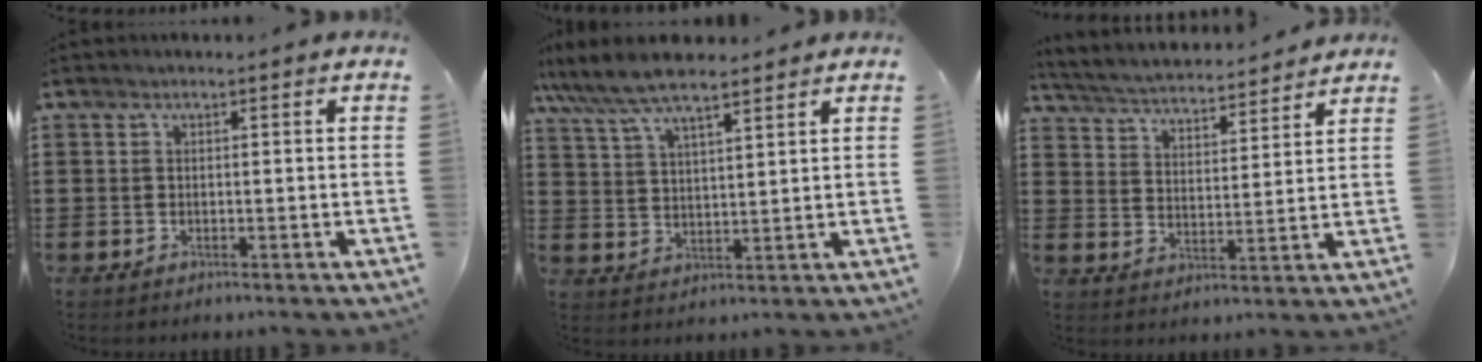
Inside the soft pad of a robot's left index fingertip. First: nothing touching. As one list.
[{"total": 7.2, "force": [6.1, 1.5, 3.5], "torque": [-0.087, -0.015, 0.109]}, {"total": 3.8, "force": [3.8, 0.1, 0.4], "torque": [-0.031, -0.030, 0.059]}]